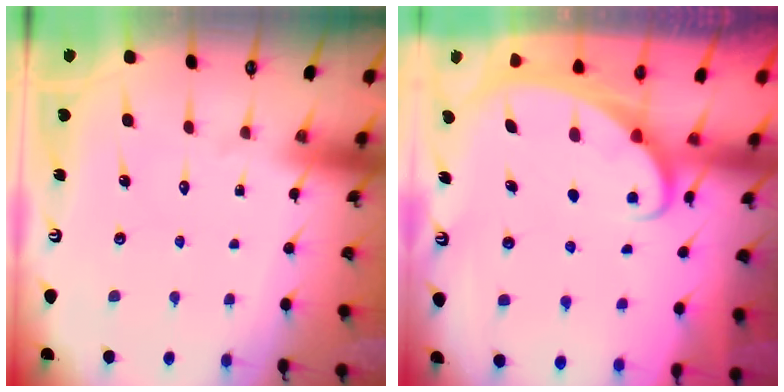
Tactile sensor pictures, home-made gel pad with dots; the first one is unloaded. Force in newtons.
{"total": 2.4, "press": 2.4, "slide": 0.3}